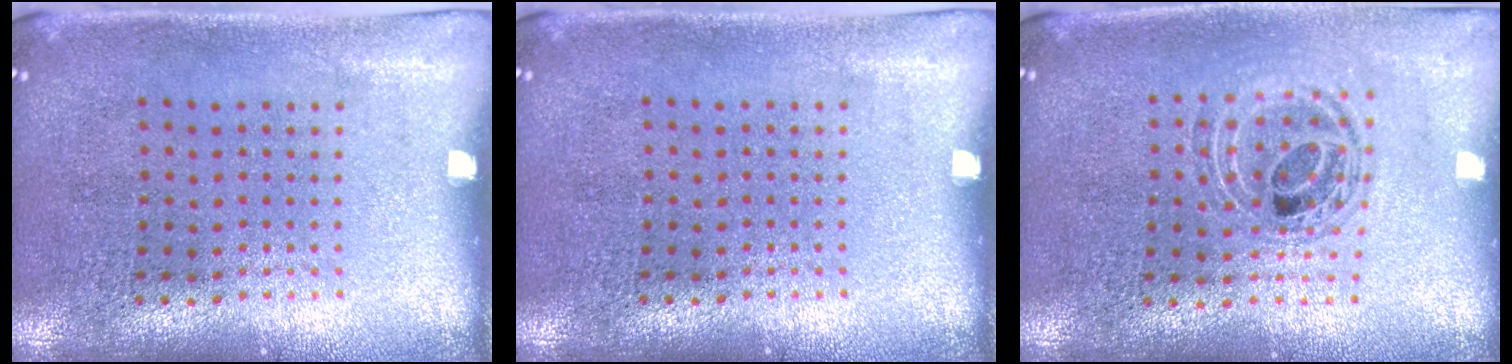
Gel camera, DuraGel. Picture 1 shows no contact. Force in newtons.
{"total": 0.0}
{"total": 0.7, "press": 0.7, "slide": 0.2}